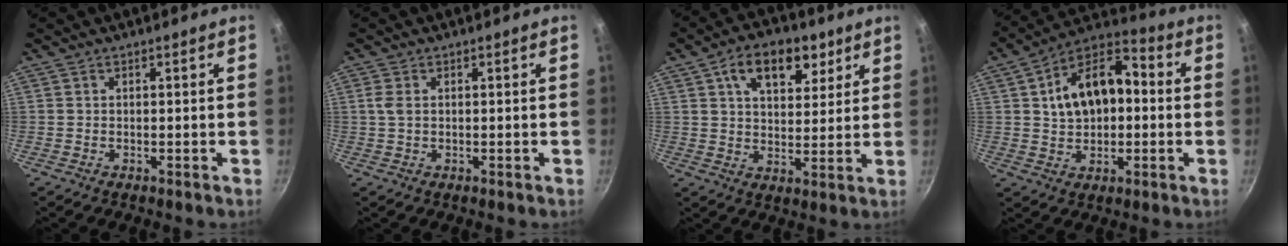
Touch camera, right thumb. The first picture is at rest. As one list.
[{"total": 1.9, "force": [0.4, 1.1, 1.5], "torque": [-0.032, 0.001, 0.008]}, {"total": 12.2, "force": [5.8, 7.3, 8.0], "torque": [-0.083, -0.017, 0.084]}, {"total": 16.1, "force": [1.7, 10.5, 12.0], "torque": [-0.171, 0.035, 0.019]}]